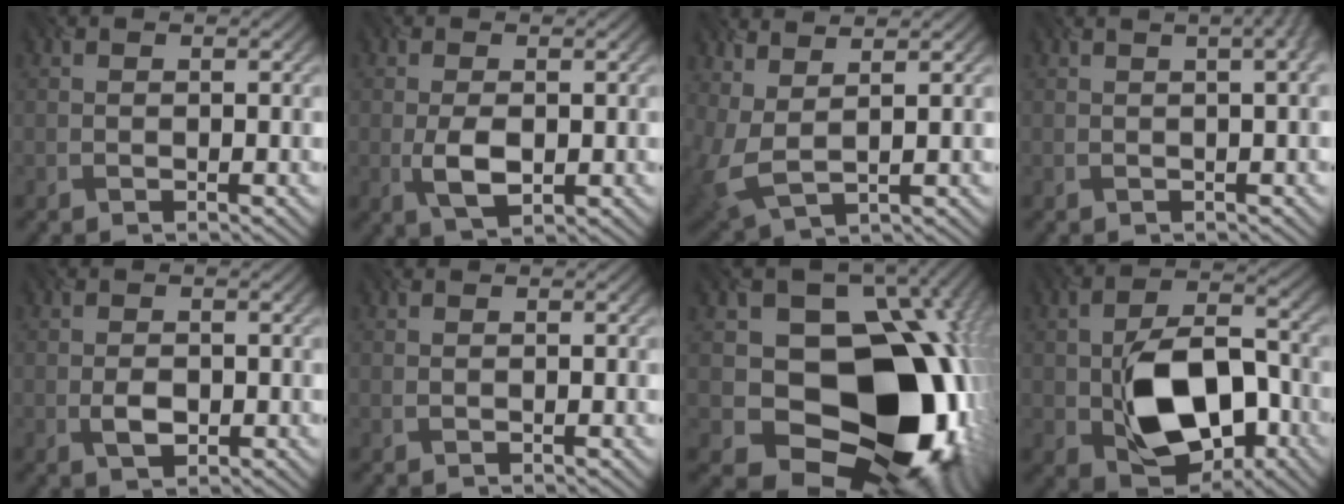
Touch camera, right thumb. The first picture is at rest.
{"total": 3.6, "force": [-0.9, 1.9, 2.9], "torque": [-0.072, -0.004, -0.010]}
{"total": 4.3, "force": [1.8, 1.7, 3.5], "torque": [-0.110, -0.003, 0.046]}
{"total": 5.8, "force": [1.9, 2.7, 4.7], "torque": [-0.029, 0.040, -0.003]}
{"total": 2.1, "force": [-0.9, 1.5, 1.2], "torque": [-0.034, -0.004, -0.011]}
{"total": 0.0}
{"total": 20.1, "force": [-2.1, 15.4, 12.8], "torque": [-0.200, -0.037, 0.000]}
{"total": 12.1, "force": [-3.5, 7.8, 8.6], "torque": [-0.156, -0.013, -0.053]}